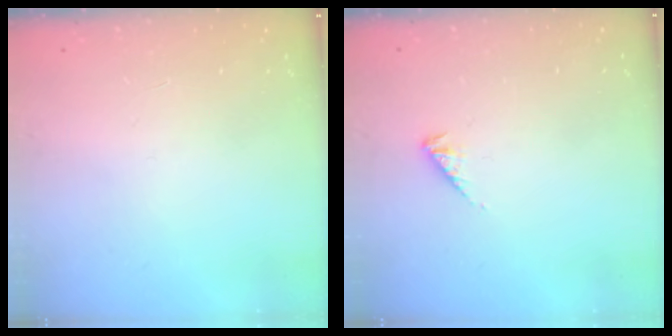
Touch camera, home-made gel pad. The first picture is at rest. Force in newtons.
{"total": 2.3, "press": 2.3, "slide": 0.5}